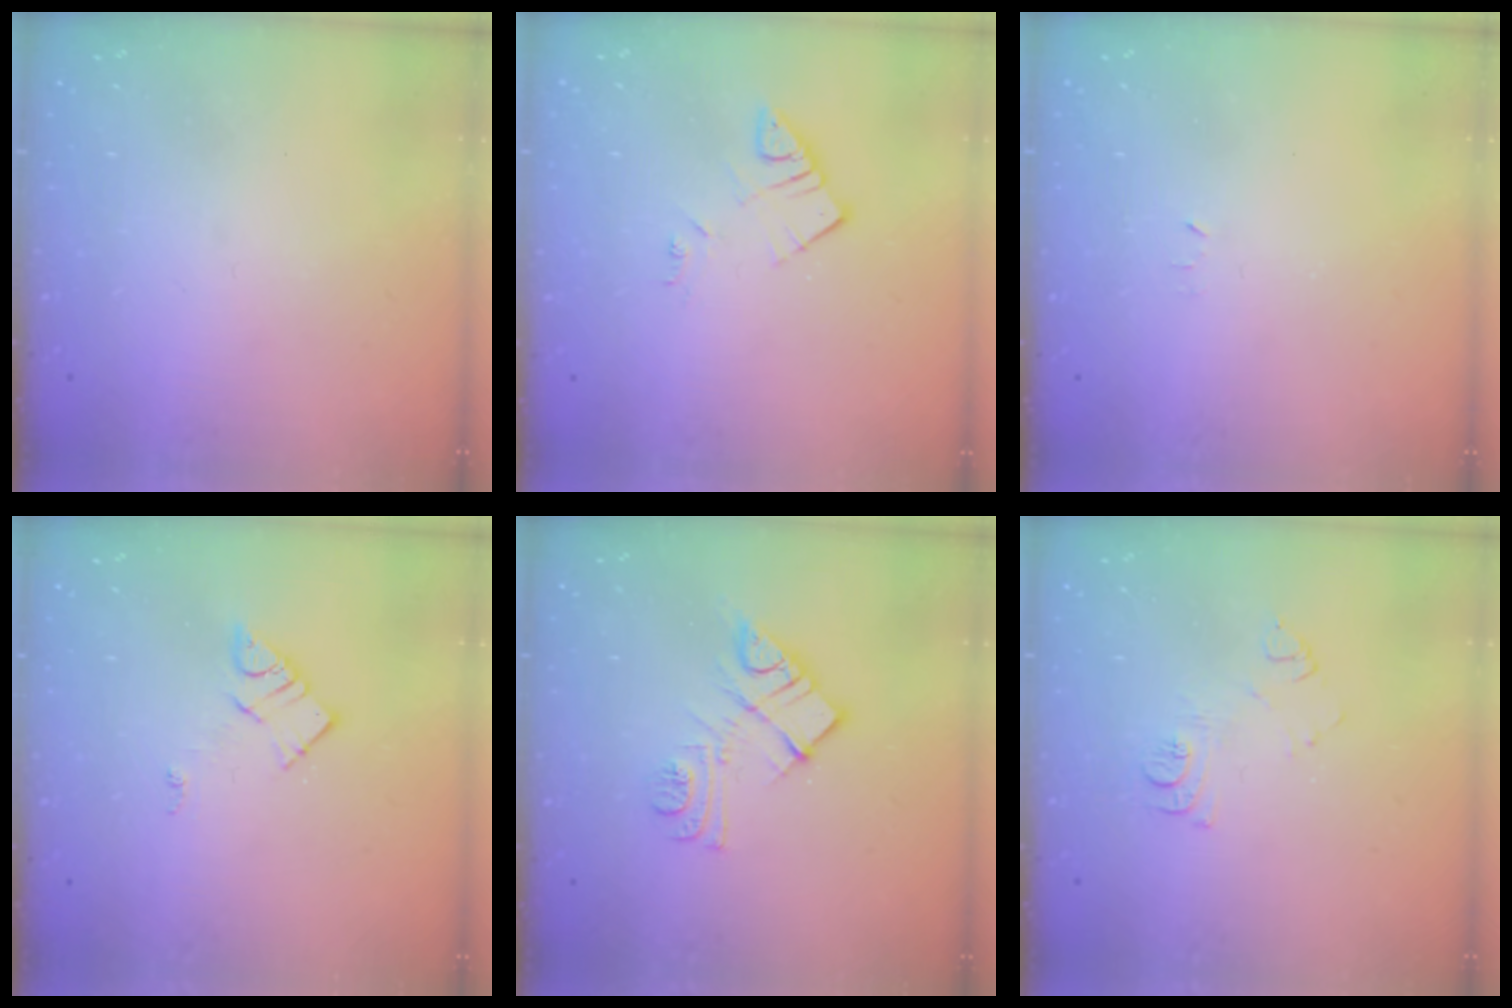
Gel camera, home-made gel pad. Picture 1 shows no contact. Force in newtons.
{"total": 4.4, "press": 4.4, "slide": 0.2}
{"total": 2.4, "press": 2.4, "slide": 0.4}
{"total": 7.4, "press": 7.4, "slide": 0.2}
{"total": 11.1, "press": 11.1, "slide": 0.5}
{"total": 7.2, "press": 7.2, "slide": 0.7}